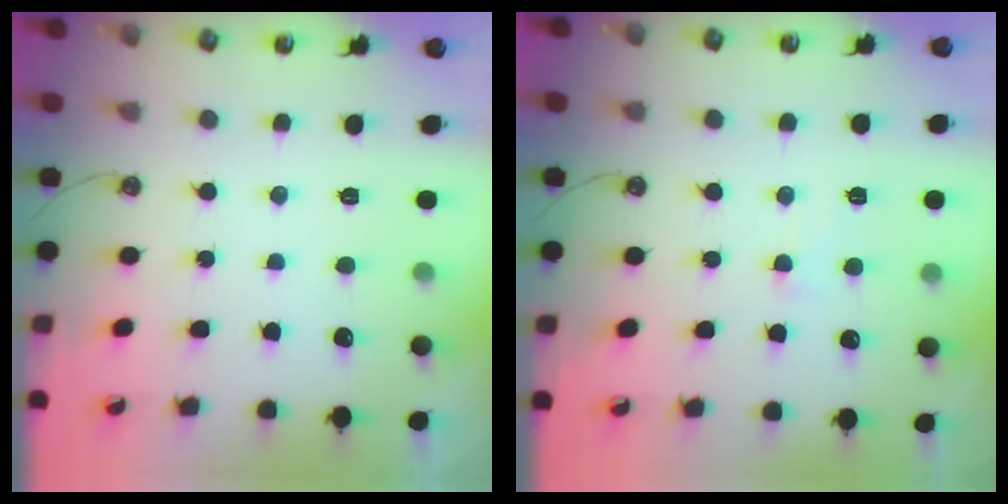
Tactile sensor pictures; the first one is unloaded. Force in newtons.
{"total": 1.0, "press": 0.7, "slide": 0.6}